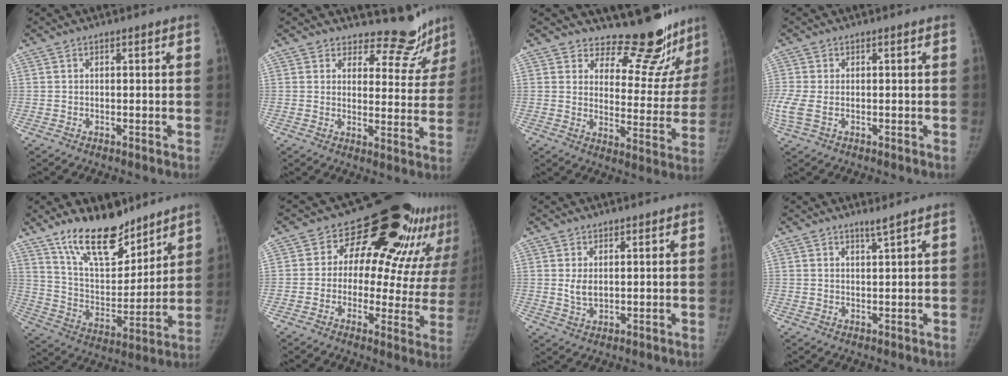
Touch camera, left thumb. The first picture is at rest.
{"total": 10.4, "force": [9.7, 3.7, 0.4], "torque": [0.048, -0.086, 0.103]}
{"total": 15.1, "force": [14.0, 5.0, 2.8], "torque": [0.026, -0.134, 0.169]}
{"total": 4.9, "force": [-1.0, 2.9, 3.9], "torque": [-0.117, 0.000, -0.015]}
{"total": 17.1, "force": [12.9, 7.1, 8.8], "torque": [-0.099, -0.084, 0.230]}
{"total": 24.6, "force": [12.3, 12.4, 17.2], "torque": [-0.204, -0.016, 0.157]}
{"total": 3.0, "force": [1.1, 2.1, 1.9], "torque": [-0.024, -0.012, 0.025]}
{"total": 1.5, "force": [1.3, -0.5, 0.6], "torque": [-0.004, -0.017, 0.021]}